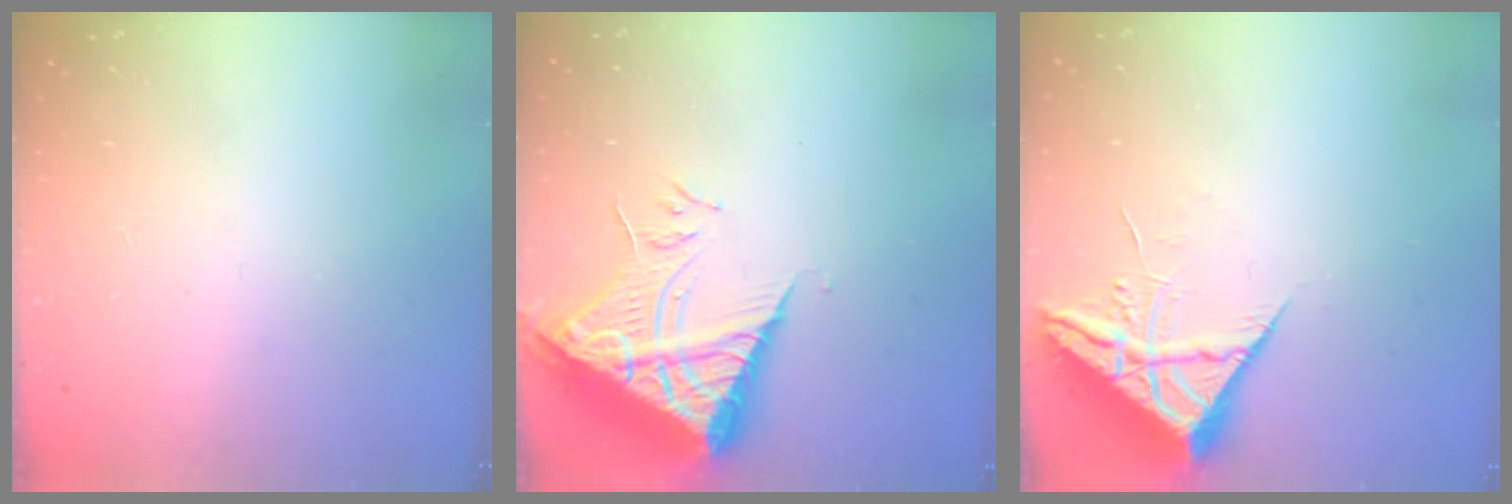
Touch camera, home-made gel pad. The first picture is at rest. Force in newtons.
{"total": 10.3, "press": 10.2, "slide": 1.1}
{"total": 6.7, "press": 6.7, "slide": 0.5}